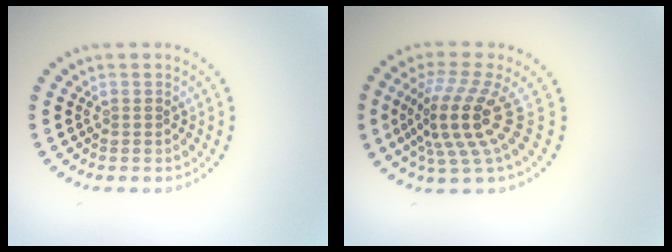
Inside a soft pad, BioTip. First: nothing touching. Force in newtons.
{"total": 5.0, "press": 3.6, "slide": 3.6}